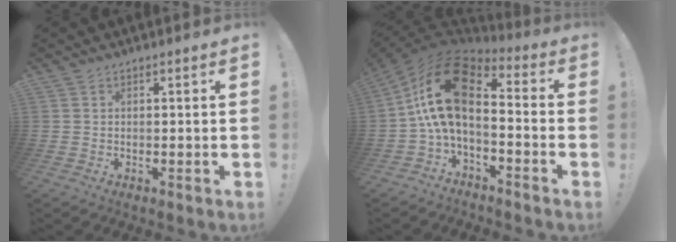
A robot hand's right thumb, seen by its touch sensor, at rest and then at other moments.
{"total": 16.2, "force": [3.0, 8.1, 13.7], "torque": [-0.263, -0.013, 0.054]}